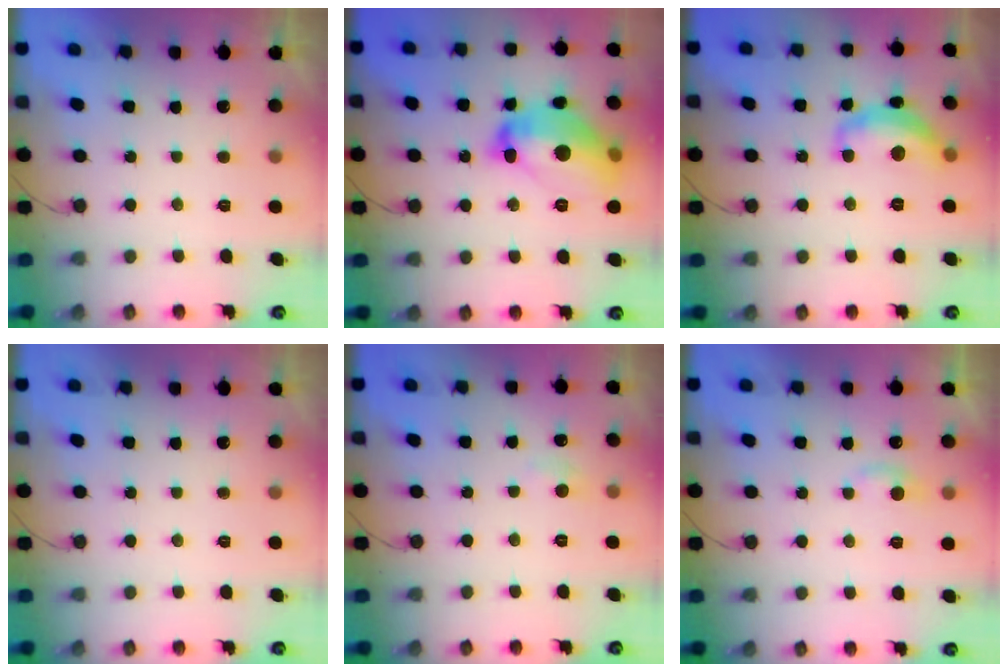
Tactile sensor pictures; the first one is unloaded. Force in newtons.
{"total": 18.0, "press": 18.0, "slide": 1.0}
{"total": 13.9, "press": 13.8, "slide": 1.0}
{"total": 0.0}
{"total": 5.5, "press": 5.4, "slide": 0.9}
{"total": 4.6, "press": 4.5, "slide": 0.6}